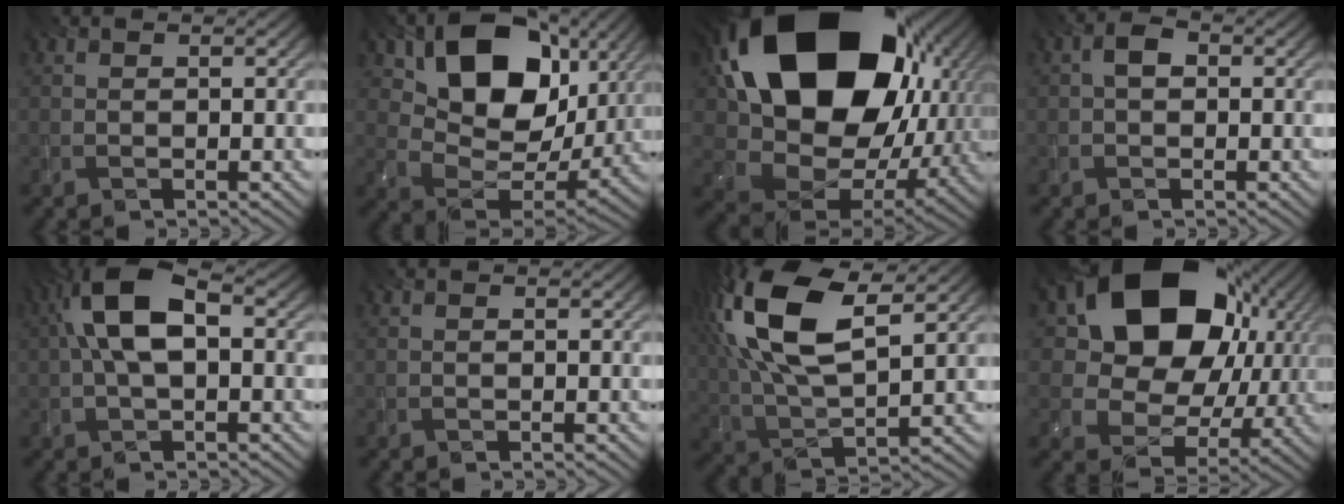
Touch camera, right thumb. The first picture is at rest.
{"total": 14.4, "force": [6.2, 9.7, 8.8], "torque": [-0.151, -0.006, 0.106]}
{"total": 22.8, "force": [7.2, 16.7, 13.7], "torque": [-0.297, -0.047, 0.173]}
{"total": 2.3, "force": [0.1, 1.6, 1.7], "torque": [-0.034, 0.005, -0.004]}
{"total": 9.1, "force": [1.3, 4.5, 7.8], "torque": [-0.171, 0.018, 0.016]}
{"total": 0.0}
{"total": 16.8, "force": [6.6, 7.6, 13.5], "torque": [-0.308, 0.031, 0.115]}
{"total": 17.3, "force": [5.8, 13.1, 9.6], "torque": [-0.177, 0.011, 0.116]}